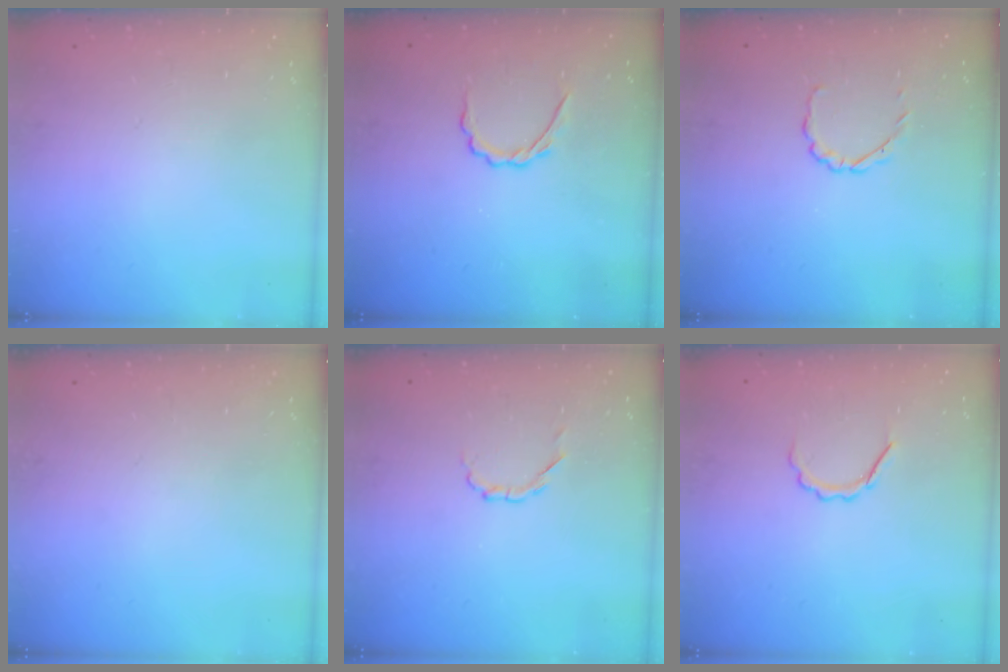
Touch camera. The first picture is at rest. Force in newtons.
{"total": 2.7, "press": 2.6, "slide": 0.8}
{"total": 2.3, "press": 2.1, "slide": 0.8}
{"total": 0.0}
{"total": 2.7, "press": 2.5, "slide": 1.0}
{"total": 3.8, "press": 3.7, "slide": 0.6}